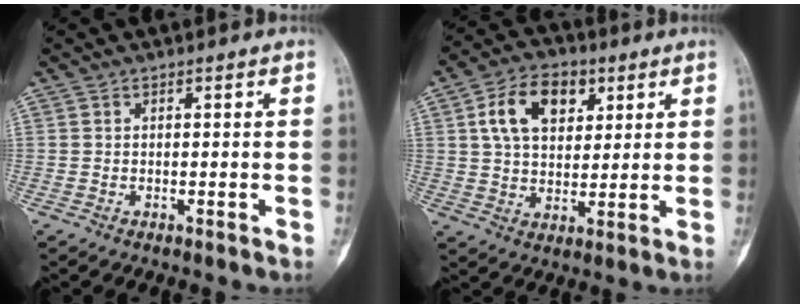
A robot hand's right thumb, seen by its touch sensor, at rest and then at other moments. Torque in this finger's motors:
{"motor_torque": [-0.43, 0.71, 0.31, -0.19, 0.13]}